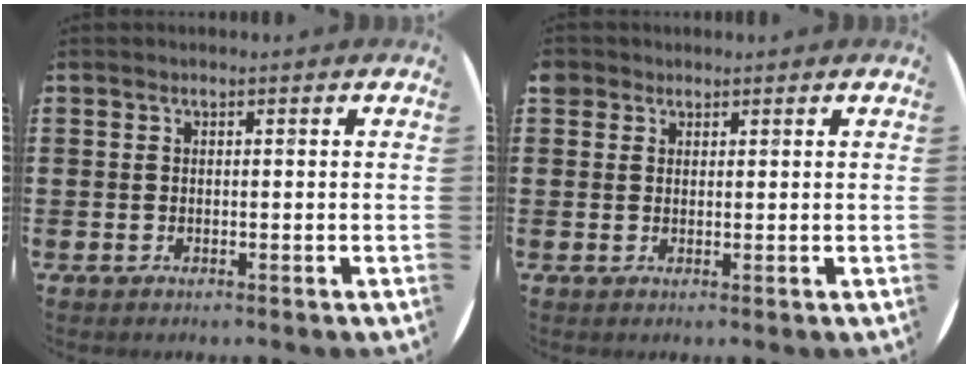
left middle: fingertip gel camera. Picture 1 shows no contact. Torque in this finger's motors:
{"motor_torque": [1.07, -0.91, 0.06, 0.10]}